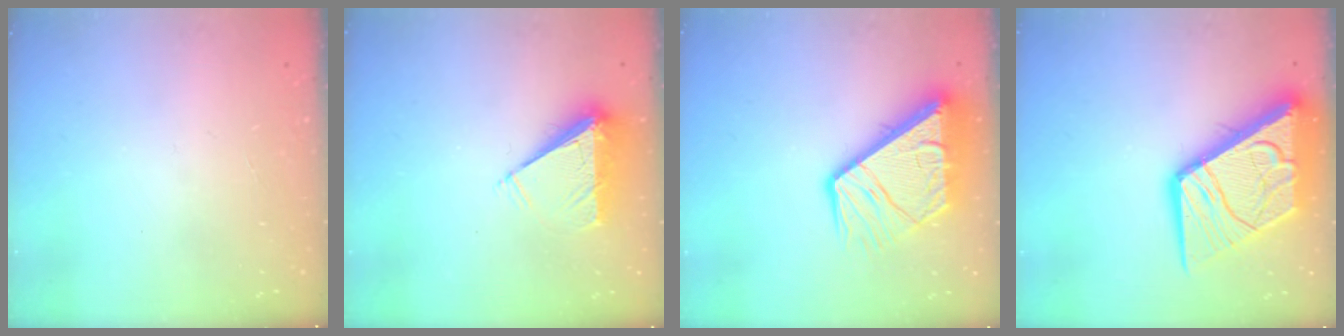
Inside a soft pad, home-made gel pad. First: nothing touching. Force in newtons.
{"total": 8.4, "press": 8.4, "slide": 1.1}
{"total": 15.2, "press": 15.1, "slide": 1.7}
{"total": 21.3, "press": 21.2, "slide": 2.3}